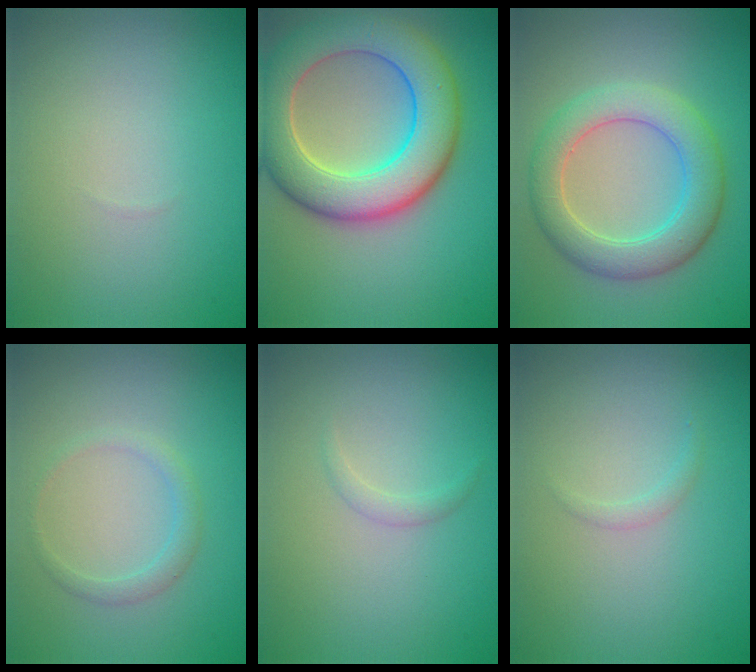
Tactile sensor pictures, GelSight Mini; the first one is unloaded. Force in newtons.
{"total": 9.2, "press": 9.2, "slide": 0.6}
{"total": 5.3, "press": 5.2, "slide": 0.4}
{"total": 1.4, "press": 1.4, "slide": 0.1}
{"total": 0.8, "press": 0.8, "slide": 0.0}
{"total": 0.7, "press": 0.7, "slide": 0.1}